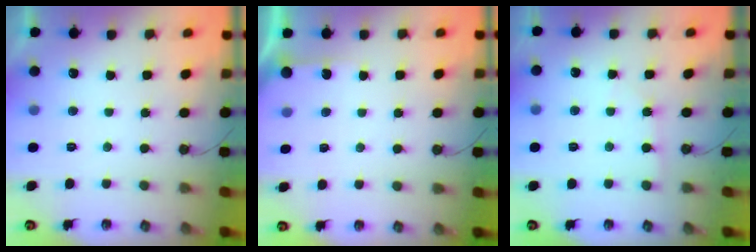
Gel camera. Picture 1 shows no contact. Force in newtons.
{"total": 2.7, "press": 2.7, "slide": 0.3}
{"total": 2.4, "press": 2.3, "slide": 0.4}